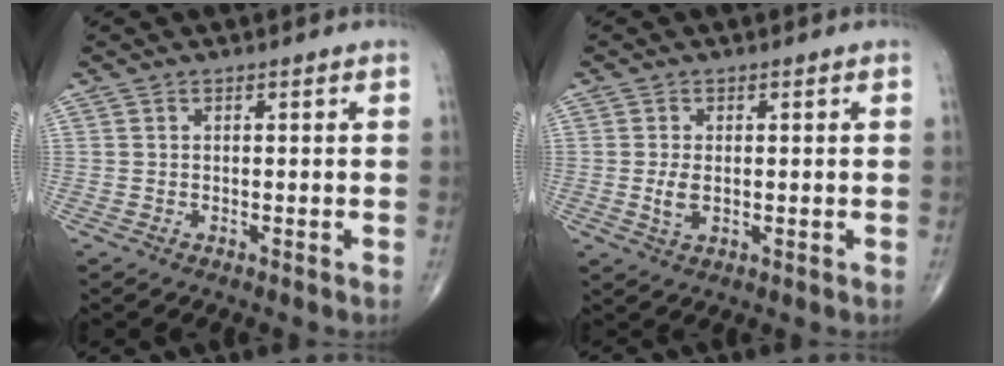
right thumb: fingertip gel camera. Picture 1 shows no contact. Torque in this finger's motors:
{"motor_torque": [-0.15, 0.19, 0.23, 0.14, 0.00]}